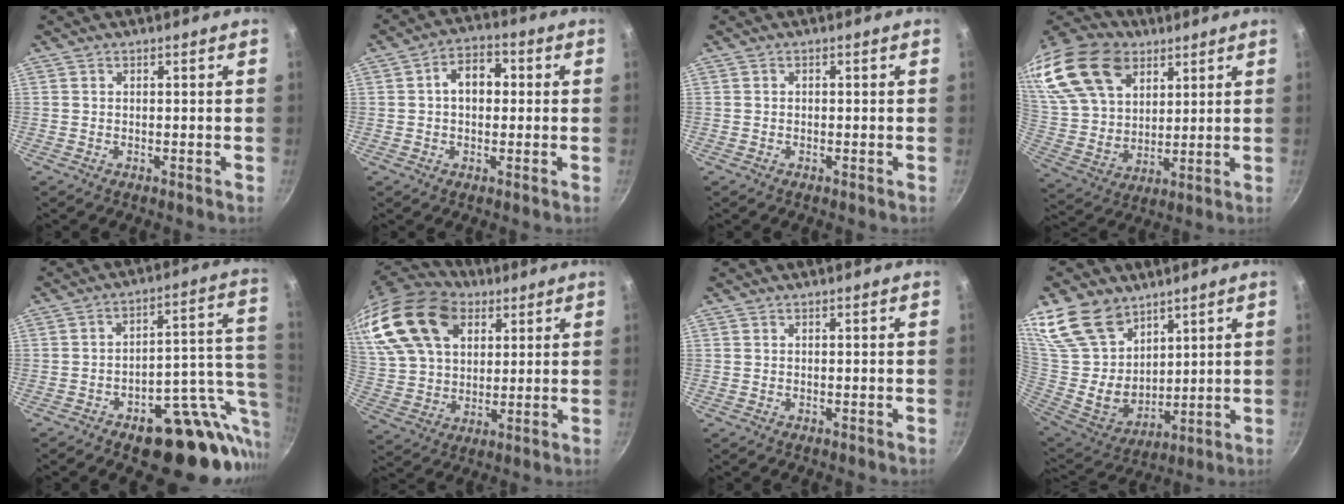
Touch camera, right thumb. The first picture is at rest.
{"total": 7.4, "force": [0.8, 5.2, 5.3], "torque": [-0.049, 0.020, 0.002]}
{"total": 0.6, "force": [-0.1, 0.5, 0.2], "torque": [-0.003, 0.003, -0.002]}
{"total": 23.4, "force": [12.6, 15.6, 12.1], "torque": [-0.232, -0.037, 0.251]}
{"total": 18.3, "force": [-7.3, 9.9, 13.6], "torque": [-0.103, 0.038, -0.093]}
{"total": 23.7, "force": [11.9, 15.6, 13.5], "torque": [-0.271, -0.005, 0.222]}
{"total": 0.0}
{"total": 18.6, "force": [11.7, 12.2, 7.7], "torque": [-0.125, -0.058, 0.240]}